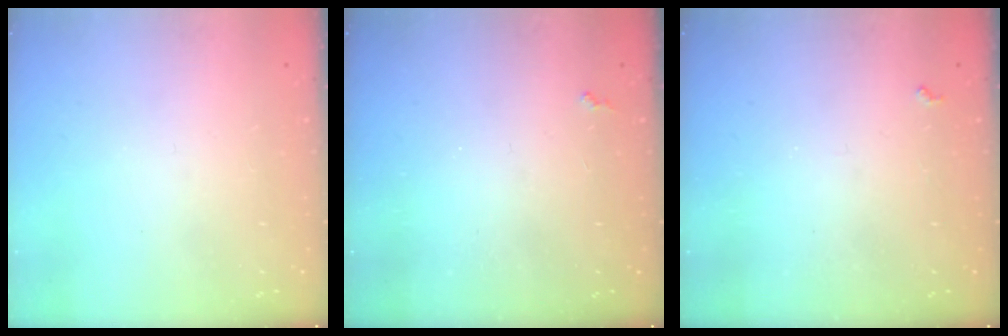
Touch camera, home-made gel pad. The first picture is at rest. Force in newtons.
{"total": 2.3, "press": 2.2, "slide": 0.4}
{"total": 3.9, "press": 3.8, "slide": 0.6}